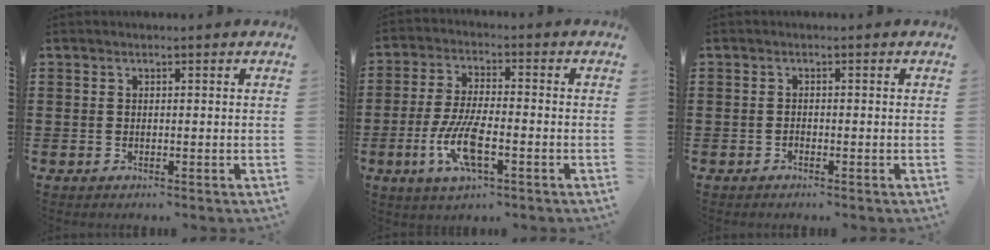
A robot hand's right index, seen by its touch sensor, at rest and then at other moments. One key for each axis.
{"total": 8.5, "fx": -3.1, "fy": 2.6, "fz": 7.4, "tx": -0.168, "ty": -0.016, "tz": -0.059}
{"total": 0.6, "fx": -0.5, "fy": 0.2, "fz": 0.1, "tx": -0.003, "ty": 0.000, "tz": -0.011}